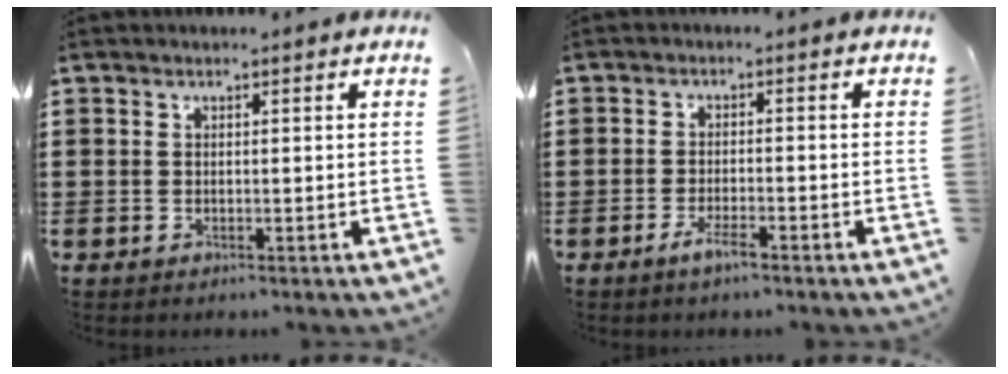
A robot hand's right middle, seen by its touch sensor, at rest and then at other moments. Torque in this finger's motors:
{"motor_torque": [2.14, 0.00, 0.23, 0.19]}